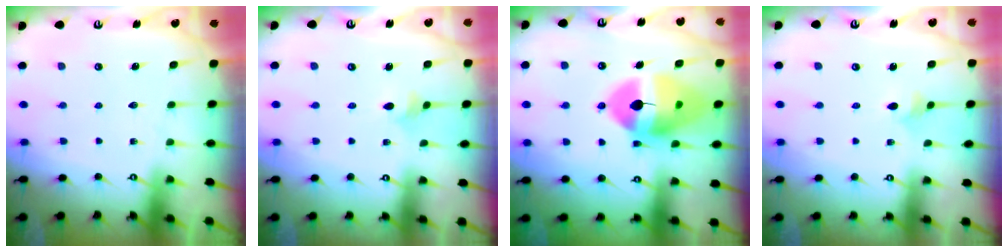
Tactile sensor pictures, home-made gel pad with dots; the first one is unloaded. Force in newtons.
{"total": 2.9, "press": 2.8, "slide": 0.6}
{"total": 17.0, "press": 16.9, "slide": 2.0}
{"total": 2.9, "press": 2.8, "slide": 0.6}